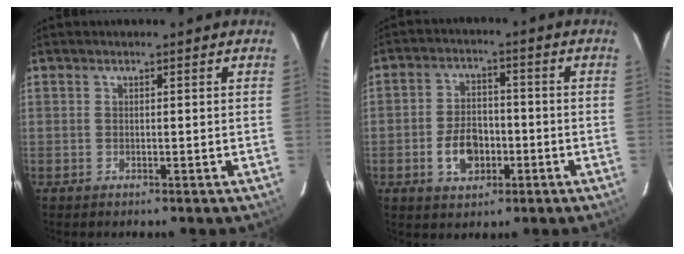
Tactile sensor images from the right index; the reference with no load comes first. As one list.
[{"total": 7.7, "force": [-2.7, 5.0, 5.2], "torque": [-0.102, 0.014, -0.039]}]